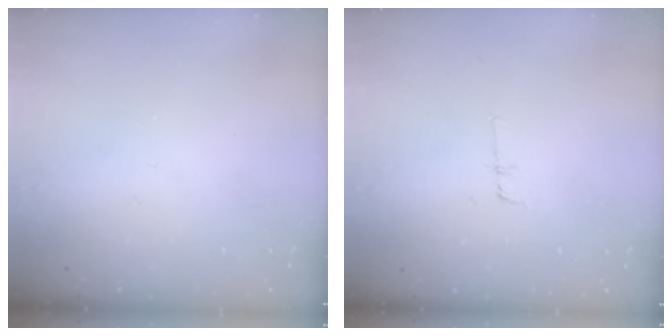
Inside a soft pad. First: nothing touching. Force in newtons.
{"total": 6.6, "press": 6.2, "slide": 2.3}